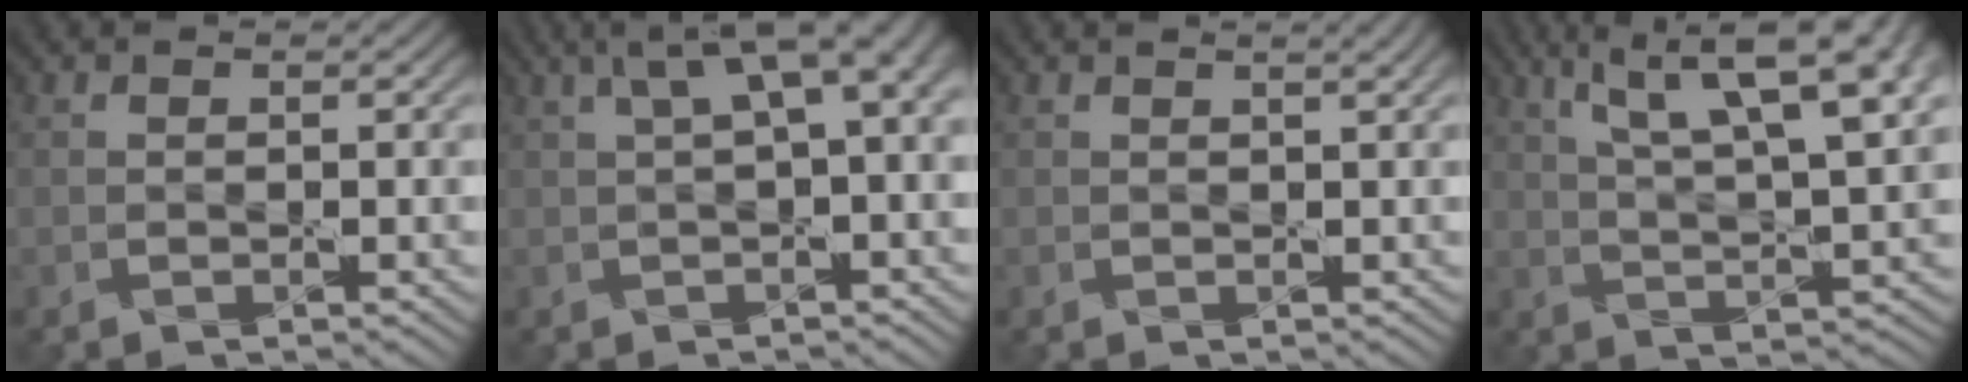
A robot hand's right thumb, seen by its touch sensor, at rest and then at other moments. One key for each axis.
{"total": 7.2, "fx": 2.3, "fy": 2.1, "fz": 6.5, "tx": -0.095, "ty": 0.026, "tz": 0.041}
{"total": 1.7, "fx": 1.1, "fy": 0.4, "fz": 1.3, "tx": -0.022, "ty": 0.002, "tz": 0.004}
{"total": 14.0, "fx": 7.0, "fy": 4.0, "fz": 11.4, "tx": -0.197, "ty": 0.016, "tz": 0.111}